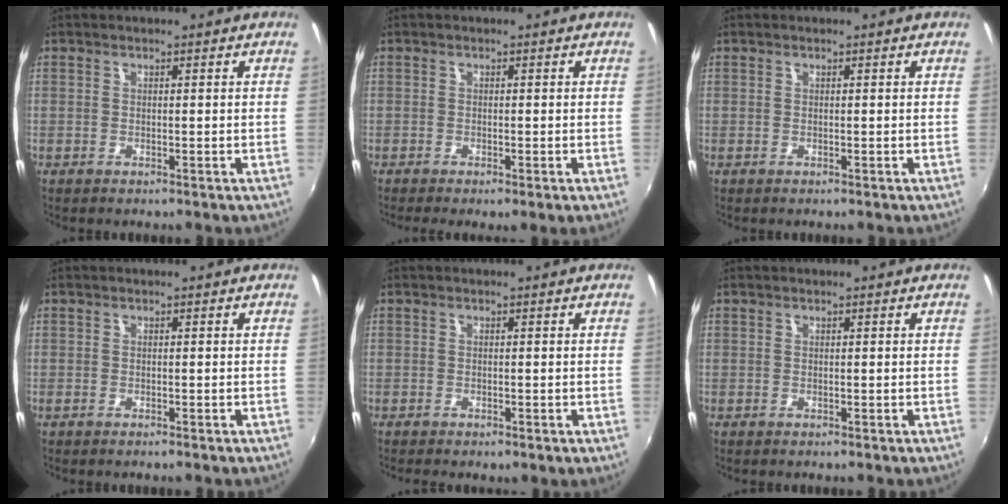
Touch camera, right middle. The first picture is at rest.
{"total": 1.7, "force": [-1.0, -0.1, 1.4], "torque": [-0.024, -0.007, -0.015]}
{"total": 0.0}
{"total": 0.6, "force": [-0.5, 0.0, 0.2], "torque": [-0.003, -0.003, -0.010]}
{"total": 1.4, "force": [-0.8, 0.5, 1.0], "torque": [-0.018, -0.006, -0.011]}
{"total": 0.0}